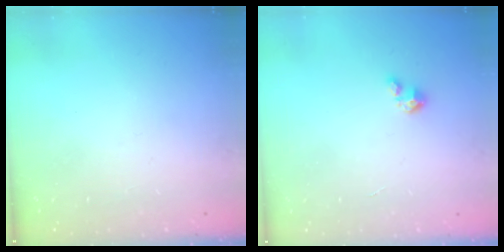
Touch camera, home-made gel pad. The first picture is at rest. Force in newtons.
{"total": 2.7, "press": 2.7, "slide": 0.2}